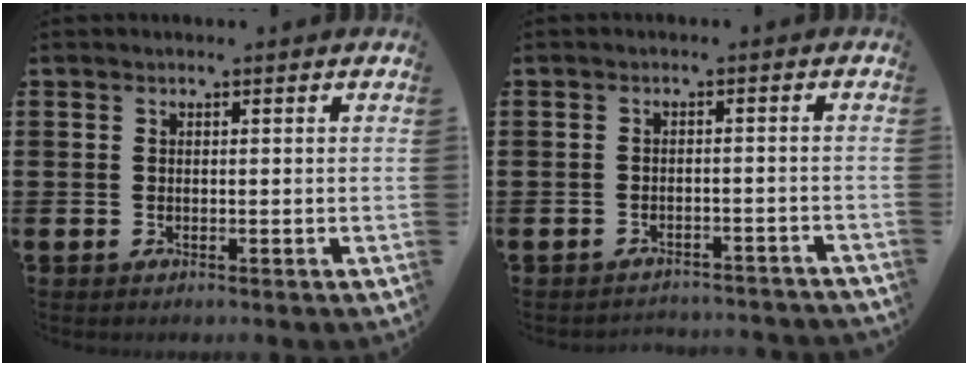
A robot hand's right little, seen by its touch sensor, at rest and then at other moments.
{"total": 1.8, "force": [-1.8, 0.0, -0.1], "torque": [-0.005, 0.003, -0.040]}